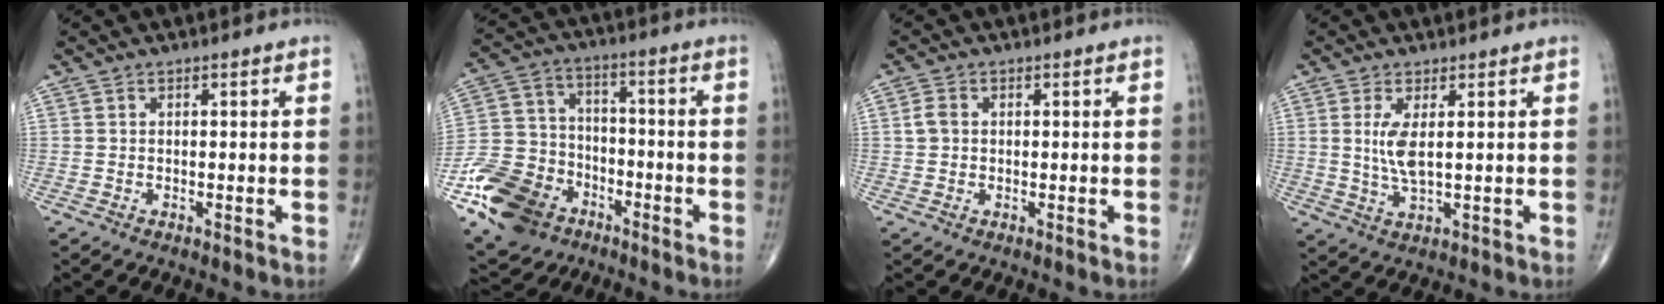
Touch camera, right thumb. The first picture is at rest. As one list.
[{"total": 16.5, "force": [-8.7, 11.9, 7.4], "torque": [-0.128, 0.048, -0.161]}, {"total": 2.3, "force": [0.3, 1.8, 1.4], "torque": [-0.025, 0.007, 0.004]}, {"total": 5.0, "force": [1.0, 1.4, 4.7], "torque": [-0.107, -0.015, 0.027]}]